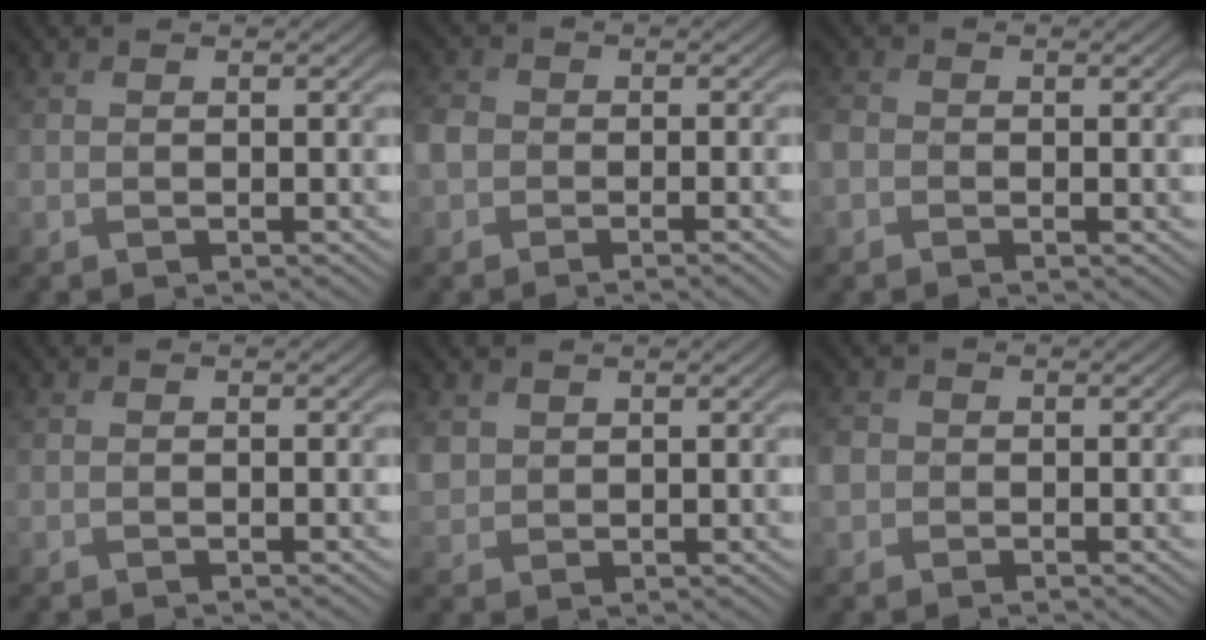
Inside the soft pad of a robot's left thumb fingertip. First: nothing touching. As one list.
[{"total": 3.9, "force": [-1.5, 2.5, 2.5], "torque": [-0.044, 0.000, -0.038]}, {"total": 2.4, "force": [-0.6, 2.0, 1.3], "torque": [-0.030, -0.001, -0.020]}, {"total": 0.0}, {"total": 2.5, "force": [1.5, 1.9, 0.8], "torque": [-0.029, 0.000, 0.034]}, {"total": 2.2, "force": [-0.2, 2.0, 0.9], "torque": [-0.023, 0.001, -0.010]}]